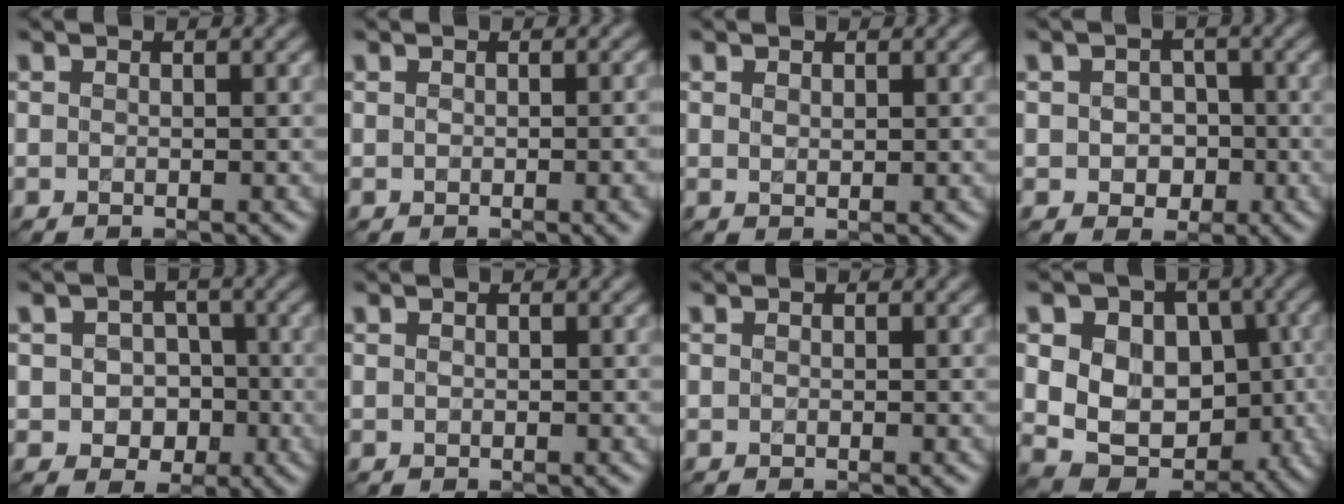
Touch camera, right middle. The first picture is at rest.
{"total": 2.7, "force": [-0.4, 1.2, 2.3], "torque": [-0.029, -0.008, -0.004]}
{"total": 0.7, "force": [0.3, 0.4, 0.5], "torque": [-0.010, -0.001, 0.008]}
{"total": 2.8, "force": [-0.4, 2.4, 1.4], "torque": [-0.014, -0.003, -0.011]}
{"total": 3.4, "force": [-0.6, 3.0, 1.6], "torque": [-0.010, -0.001, -0.014]}
{"total": 0.0}
{"total": 0.0}
{"total": 11.4, "force": [1.3, 8.9, 7.0], "torque": [-0.098, 0.028, 0.015]}